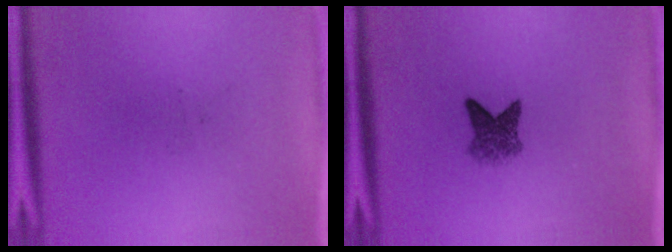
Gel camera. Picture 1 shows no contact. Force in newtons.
{"total": 3.4}